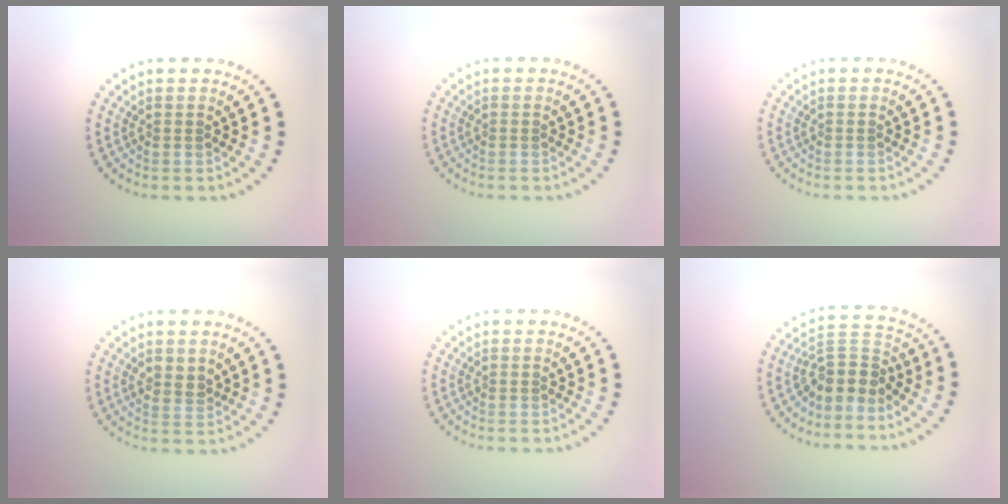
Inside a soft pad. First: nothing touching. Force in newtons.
{"total": 0.0}
{"total": 0.0}
{"total": 1.6, "press": 1.5, "slide": 0.5}
{"total": 0.0}
{"total": 3.3, "press": 2.5, "slide": 2.1}